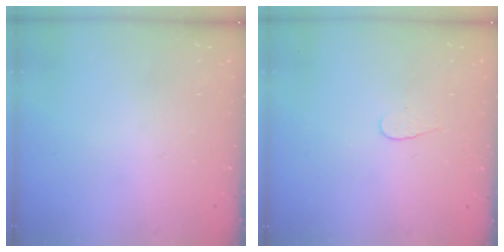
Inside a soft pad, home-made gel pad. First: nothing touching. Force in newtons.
{"total": 3.7, "press": 3.7, "slide": 0.4}